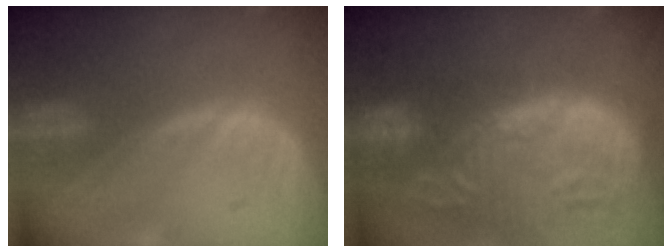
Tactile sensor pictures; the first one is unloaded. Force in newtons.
{"total": 15.5, "press": 13.1, "slide": 8.3}